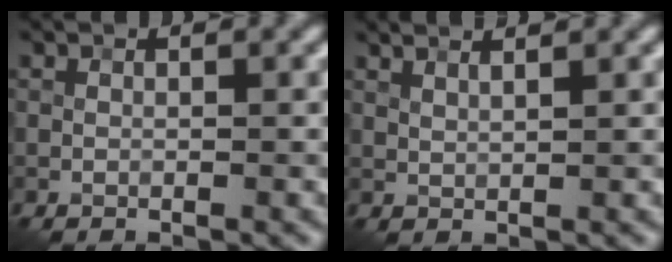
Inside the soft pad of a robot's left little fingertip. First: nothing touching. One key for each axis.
{"total": 3.0, "fx": 2.3, "fy": 1.0, "fz": 1.7, "tx": -0.022, "ty": 0.023, "tz": 0.012}